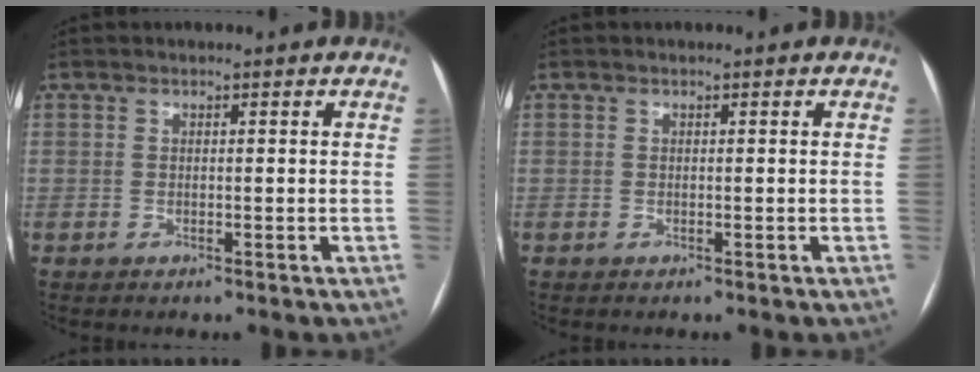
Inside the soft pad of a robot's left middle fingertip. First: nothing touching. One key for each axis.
{"total": 0.0}